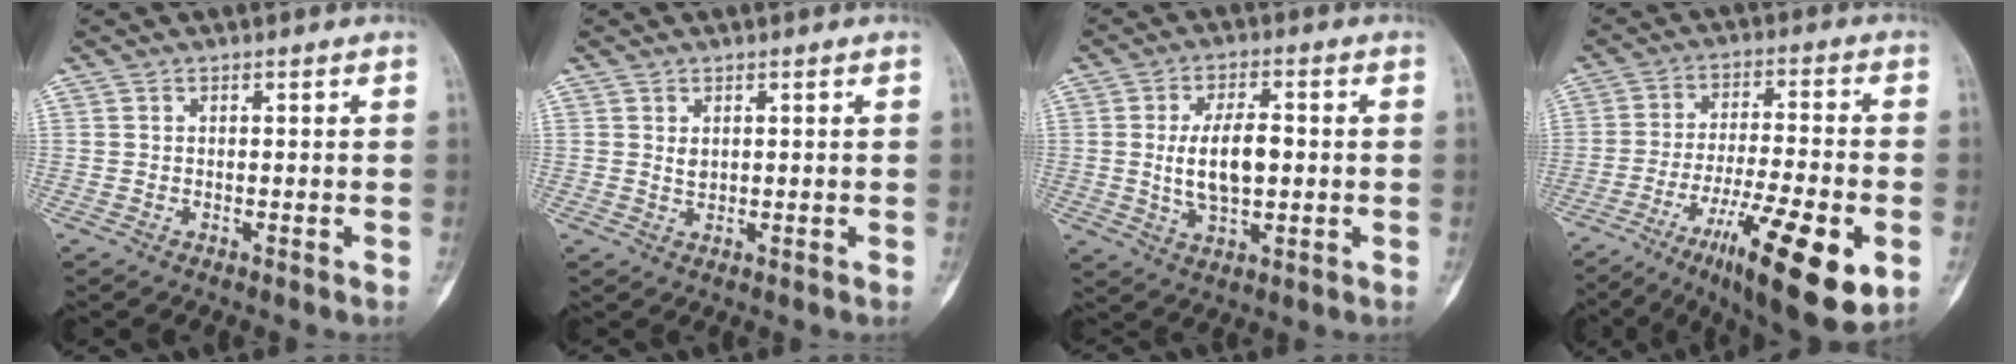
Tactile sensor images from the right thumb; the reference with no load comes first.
{"total": 1.5, "force": [0.6, 1.0, 1.0], "torque": [-0.014, -0.004, 0.015]}
{"total": 9.6, "force": [0.2, 4.8, 8.3], "torque": [-0.143, 0.002, 0.007]}
{"total": 18.9, "force": [-8.0, 4.5, 16.5], "torque": [-0.260, 0.014, -0.123]}